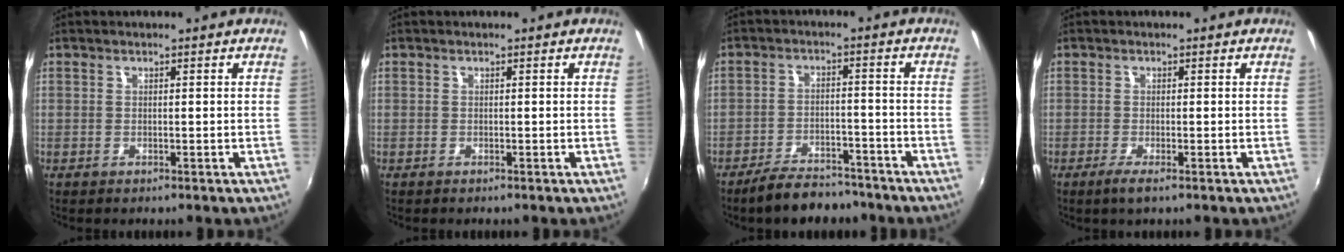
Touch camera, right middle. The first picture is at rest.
{"total": 0.0}
{"total": 9.0, "force": [-7.7, 3.2, 3.5], "torque": [-0.083, 0.008, -0.113]}
{"total": 2.2, "force": [-1.3, -0.2, 1.8], "torque": [-0.037, -0.010, -0.026]}